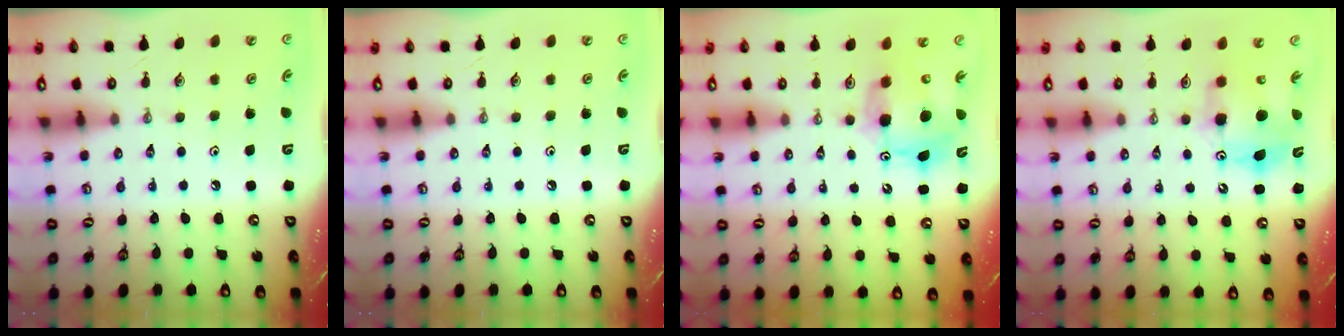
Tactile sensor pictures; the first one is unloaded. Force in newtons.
{"total": 0.0}
{"total": 11.2, "press": 11.2, "slide": 1.2}
{"total": 9.7, "press": 9.7, "slide": 0.6}